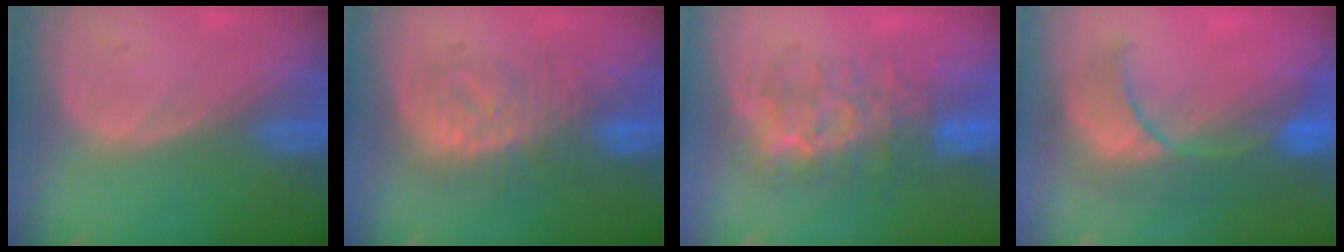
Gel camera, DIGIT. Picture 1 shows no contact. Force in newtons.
{"total": 8.2, "press": 7.9, "slide": 2.1}
{"total": 7.8, "press": 7.7, "slide": 1.5}
{"total": 9.2, "press": 8.7, "slide": 2.8}